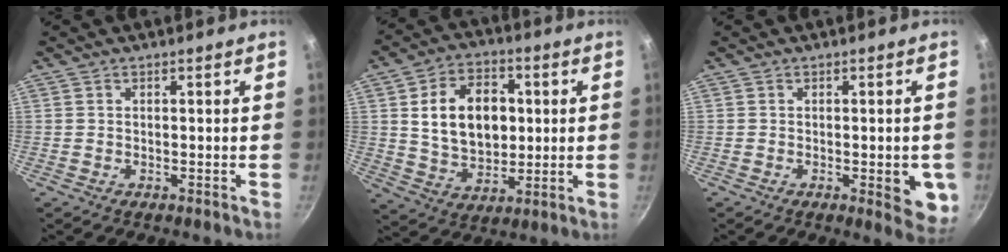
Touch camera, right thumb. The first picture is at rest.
{"total": 15.4, "force": [2.3, 10.9, 10.7], "torque": [-0.147, 0.000, 0.042]}
{"total": 7.1, "force": [-1.4, 2.8, 6.3], "torque": [-0.053, -0.002, -0.016]}